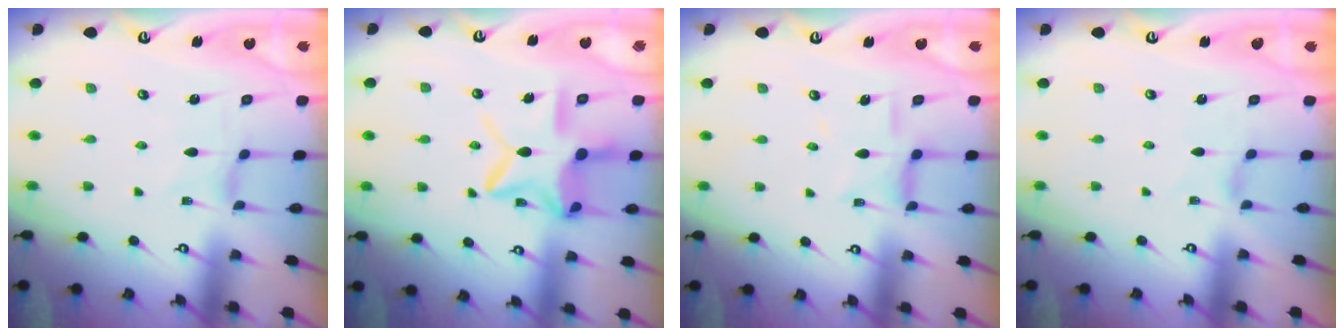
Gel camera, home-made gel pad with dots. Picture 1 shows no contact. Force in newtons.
{"total": 14.2, "press": 14.1, "slide": 1.1}
{"total": 9.2, "press": 9.2, "slide": 0.6}
{"total": 0.5, "press": 0.5, "slide": 0.2}